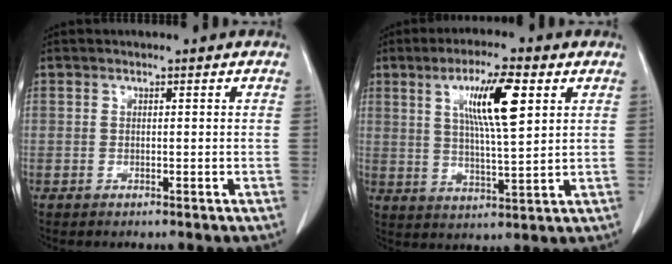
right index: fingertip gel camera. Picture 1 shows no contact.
{"total": 10.2, "force": [3.8, 1.2, 9.4], "torque": [-0.165, 0.005, 0.066]}